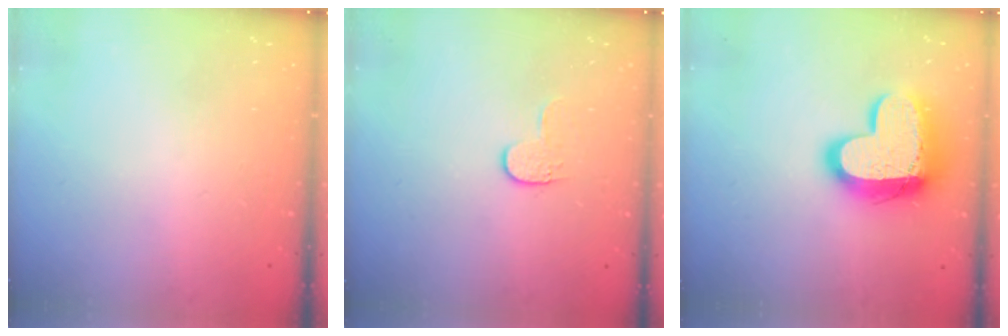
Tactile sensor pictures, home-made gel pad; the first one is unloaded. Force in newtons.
{"total": 4.6, "press": 4.6, "slide": 0.5}
{"total": 17.4, "press": 17.3, "slide": 1.5}